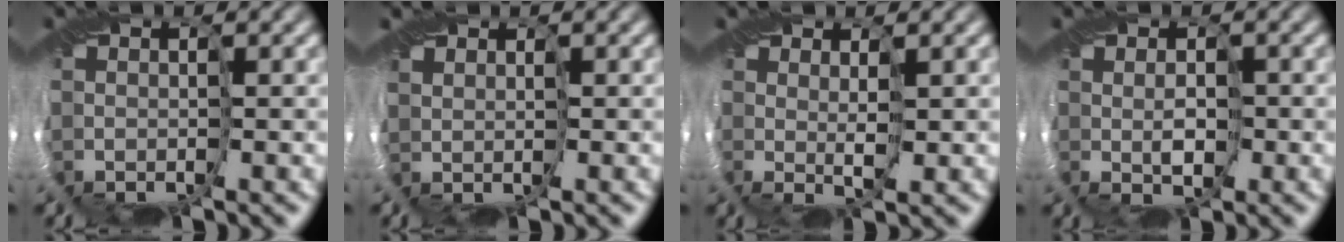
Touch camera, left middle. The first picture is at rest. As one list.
[{"total": 0.5, "force": [0.4, 0.4, 0.0], "torque": [0.002, -0.002, 0.004]}, {"total": 1.6, "force": [1.1, -1.2, -0.3], "torque": [0.000, -0.002, 0.023]}, {"total": 1.1, "force": [-0.3, 0.5, 0.9], "torque": [-0.013, -0.001, -0.002]}]